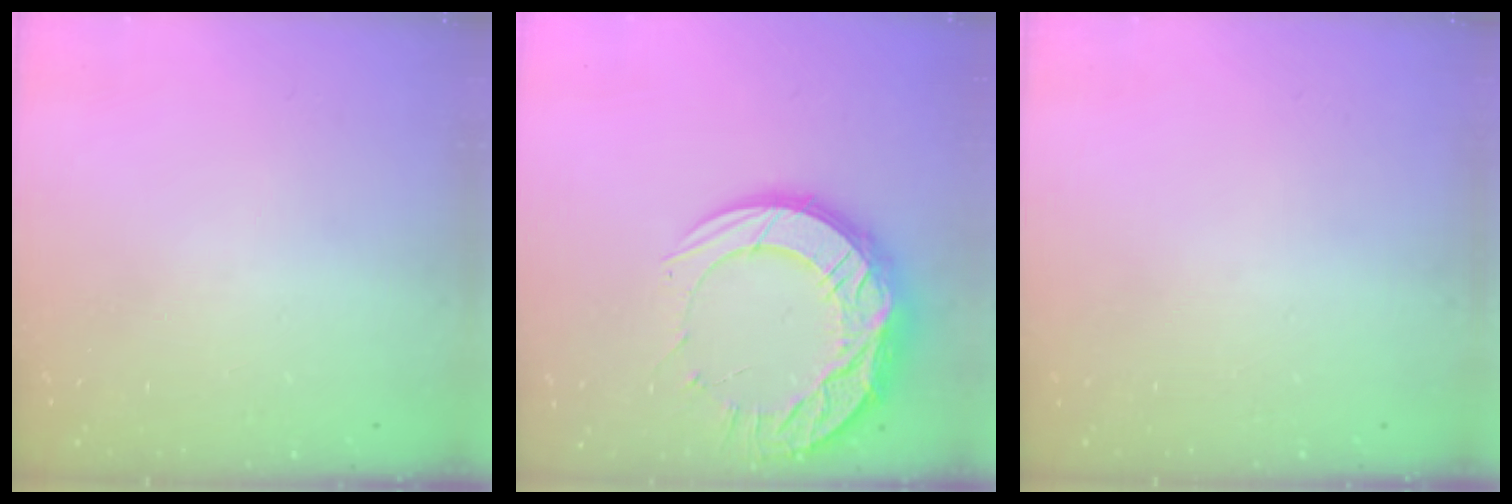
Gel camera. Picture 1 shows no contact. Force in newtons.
{"total": 18.6, "press": 18.6, "slide": 1.4}
{"total": 0.0}